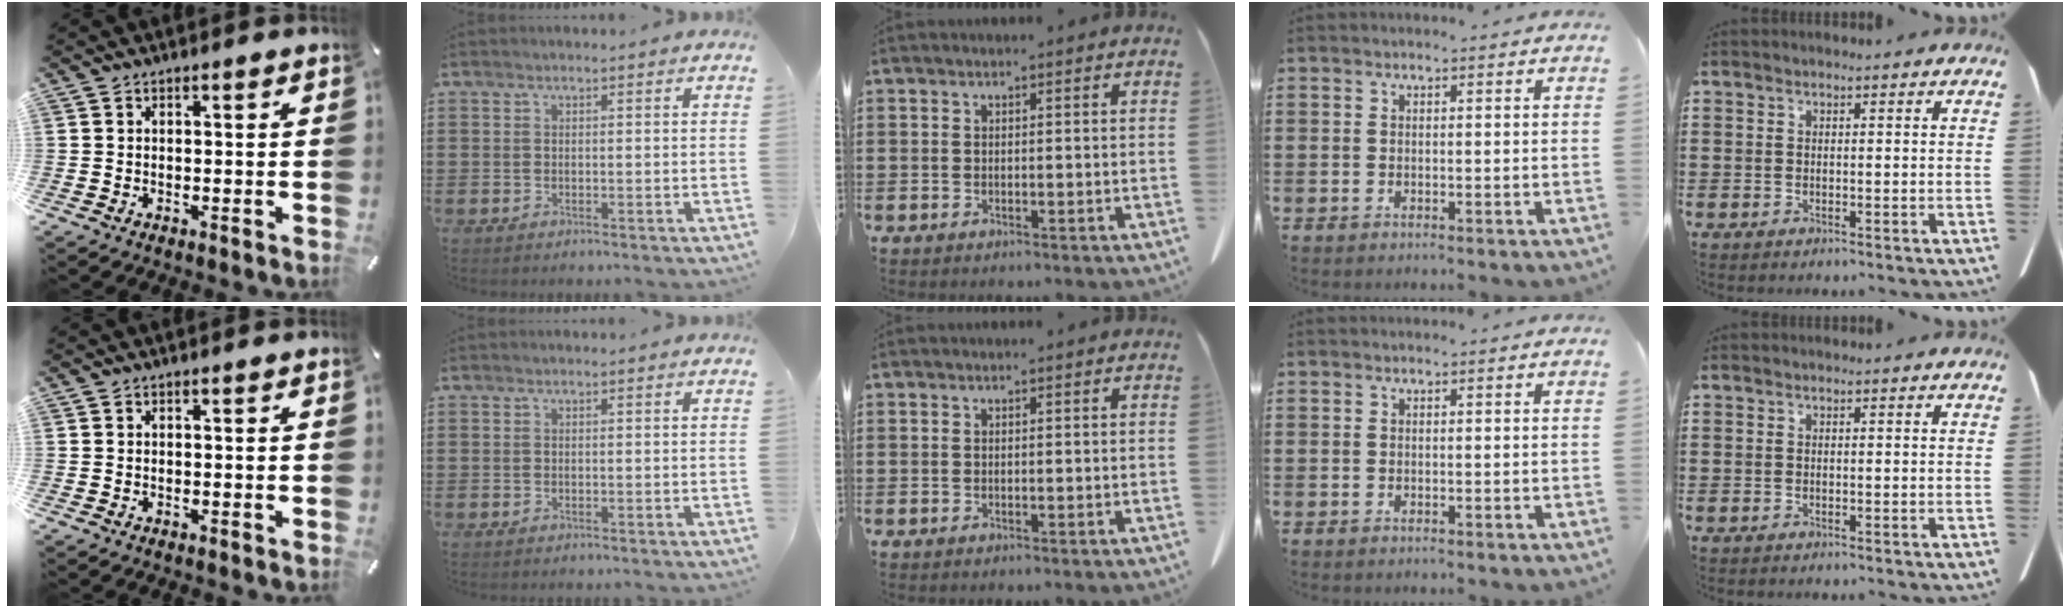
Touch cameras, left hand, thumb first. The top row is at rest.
{}